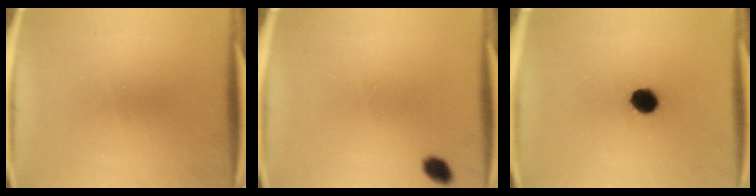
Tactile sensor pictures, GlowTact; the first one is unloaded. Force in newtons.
{"total": 2.5}
{"total": 5.8}